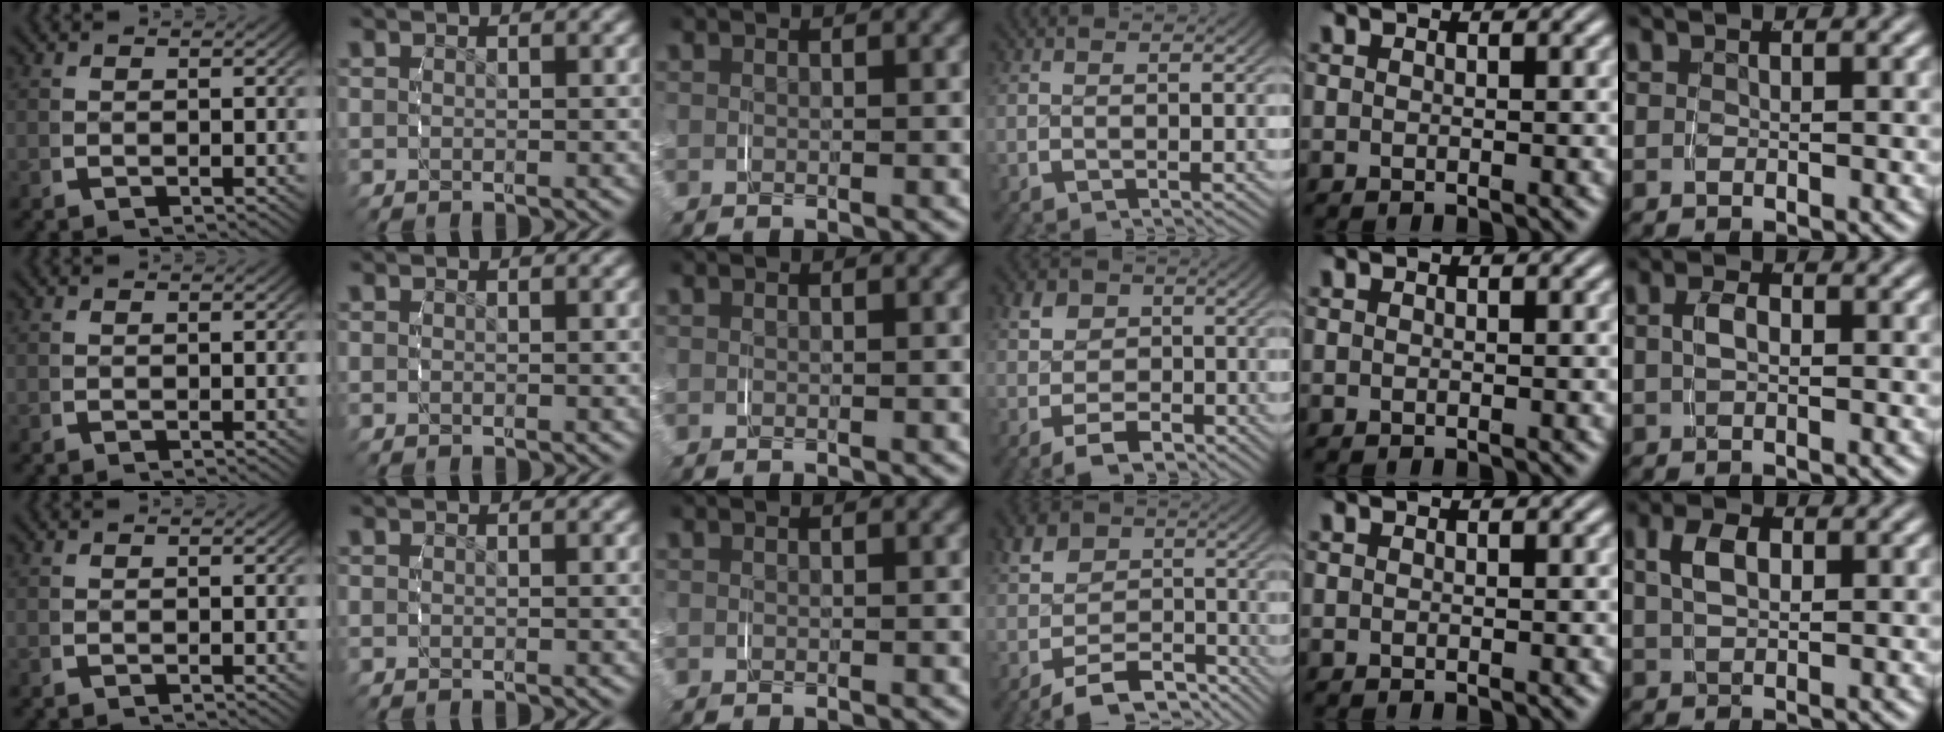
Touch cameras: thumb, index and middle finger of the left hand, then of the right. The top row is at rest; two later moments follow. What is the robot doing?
{"motion": "grasp_and_lifting", "object": "ribbon"}